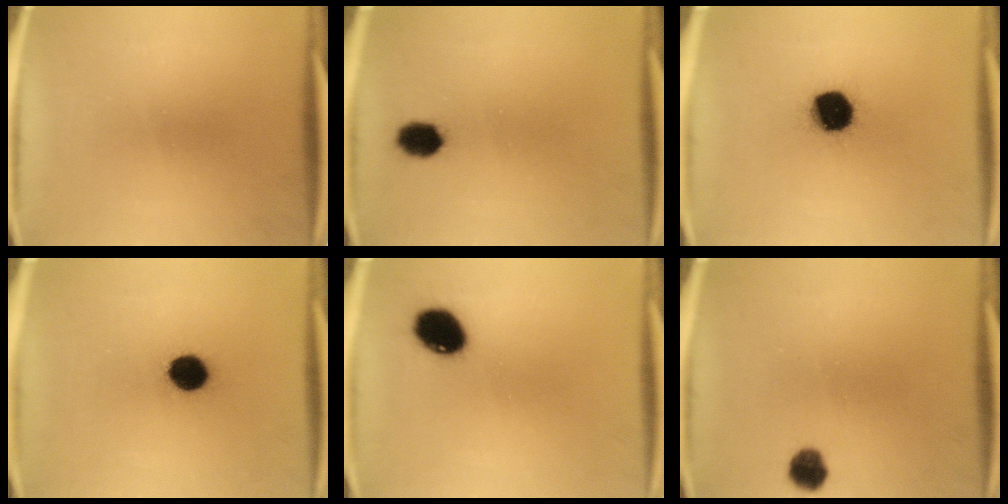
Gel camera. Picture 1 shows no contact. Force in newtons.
{"total": 5.1}
{"total": 13.0}
{"total": 7.9}
{"total": 9.7}
{"total": 4.1}